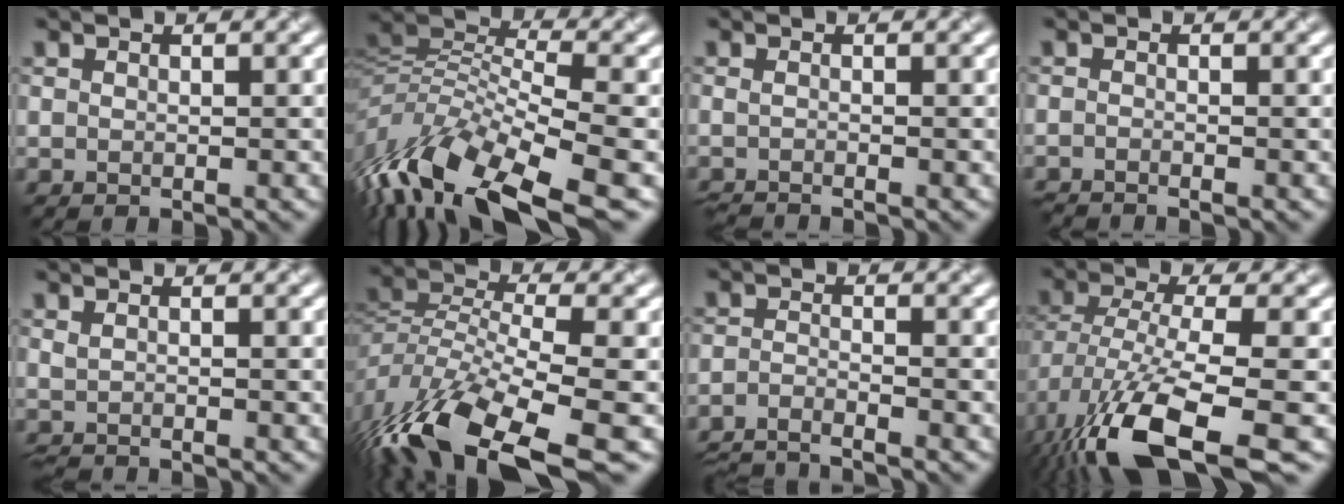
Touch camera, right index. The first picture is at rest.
{"total": 11.9, "force": [-5.4, 4.8, 9.5], "torque": [-0.203, 0.011, -0.102]}
{"total": 1.5, "force": [-1.3, 0.2, 0.8], "torque": [-0.014, -0.009, -0.033]}
{"total": 1.7, "force": [-1.6, 0.0, 0.6], "torque": [-0.020, -0.005, -0.039]}
{"total": 0.9, "force": [-0.8, 0.1, 0.4], "torque": [-0.007, -0.009, -0.026]}
{"total": 10.8, "force": [-5.9, 4.2, 8.0], "torque": [-0.159, -0.001, -0.114]}
{"total": 3.7, "force": [-3.5, 0.5, 1.2], "torque": [-0.029, -0.007, -0.075]}
{"total": 11.6, "force": [-5.4, 4.8, 9.2], "torque": [-0.193, -0.017, -0.089]}